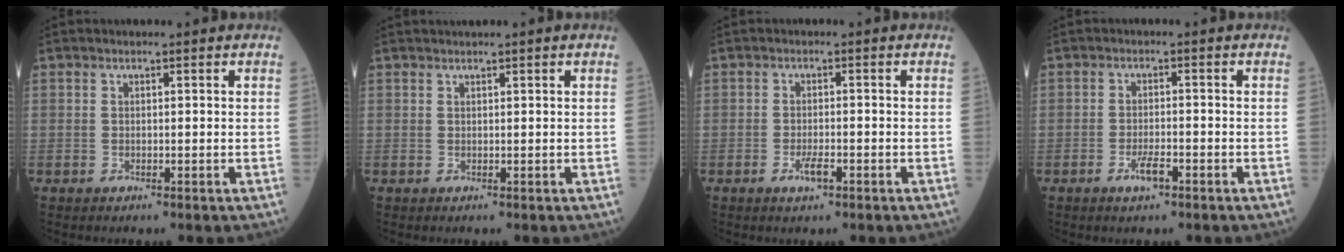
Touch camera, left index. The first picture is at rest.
{"total": 1.1, "force": [0.9, -0.3, 0.6], "torque": [-0.010, 0.010, 0.023]}
{"total": 2.7, "force": [-1.5, 0.6, 2.1], "torque": [-0.040, -0.006, -0.030]}
{"total": 2.8, "force": [-1.7, 0.6, 2.2], "torque": [-0.042, -0.006, -0.034]}